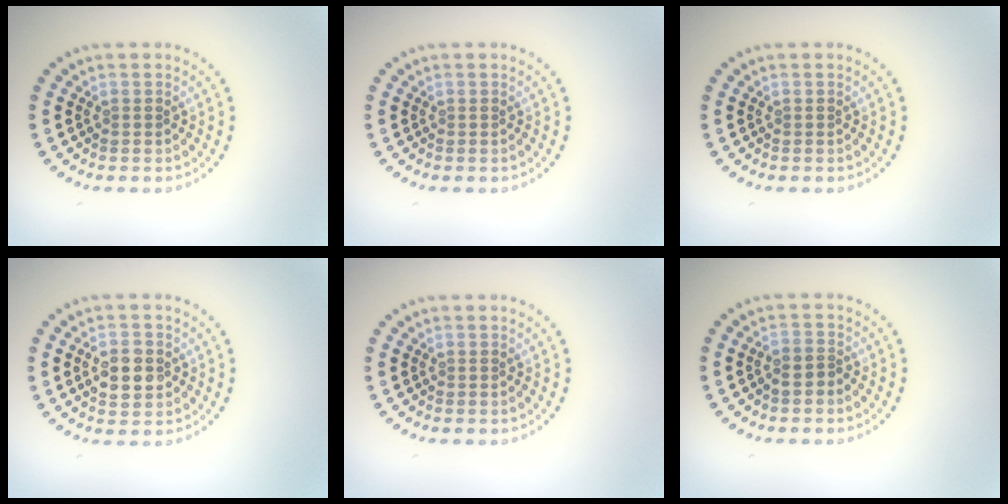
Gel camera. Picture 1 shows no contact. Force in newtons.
{"total": 0.0}
{"total": 0.0}
{"total": 3.6, "press": 3.6, "slide": 0.2}
{"total": 0.0}
{"total": 1.5, "press": 1.4, "slide": 0.6}